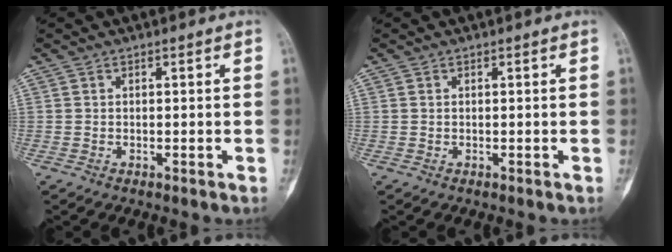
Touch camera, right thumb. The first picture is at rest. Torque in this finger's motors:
{"motor_torque": [0.25, 0.01, 0.02, 0.11, 0.03]}